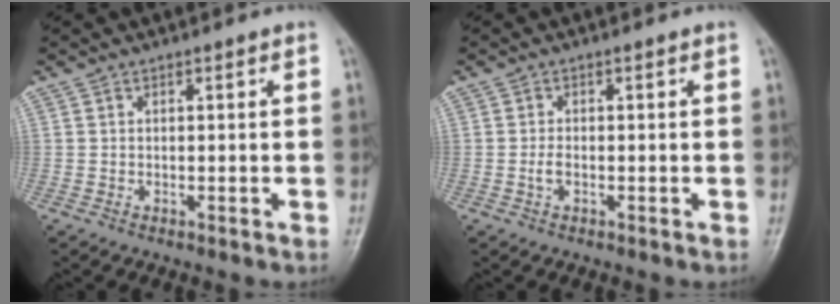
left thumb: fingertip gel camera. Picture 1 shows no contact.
{"total": 1.5, "force": [-0.5, 0.8, 1.2], "torque": [-0.026, 0.001, -0.011]}